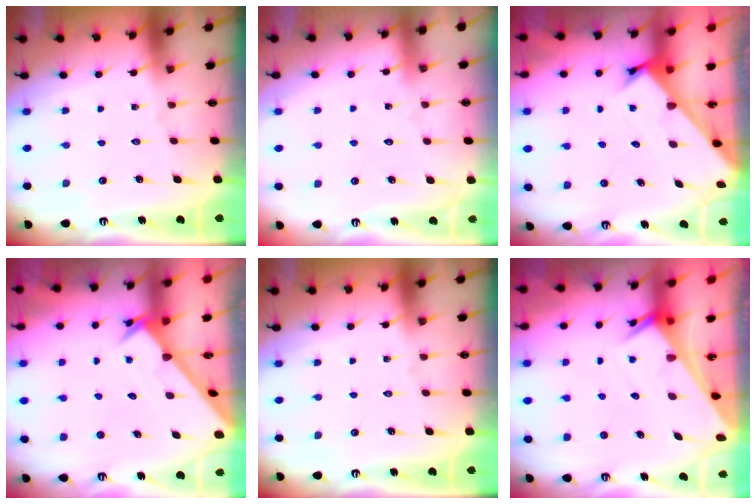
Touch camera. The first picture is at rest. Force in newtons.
{"total": 3.8, "press": 3.8, "slide": 0.3}
{"total": 2.4, "press": 2.4, "slide": 0.2}
{"total": 2.5, "press": 2.5, "slide": 0.2}
{"total": 0.0}
{"total": 2.5, "press": 2.5, "slide": 0.2}